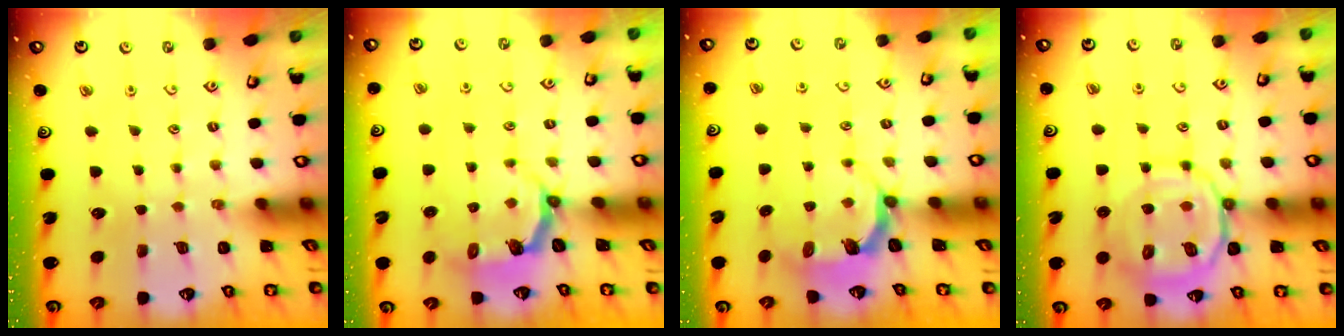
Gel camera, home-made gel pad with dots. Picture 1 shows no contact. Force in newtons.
{"total": 4.3, "press": 2.9, "slide": 3.1}
{"total": 5.5, "press": 4.5, "slide": 3.1}
{"total": 14.0, "press": 14.0, "slide": 1.5}